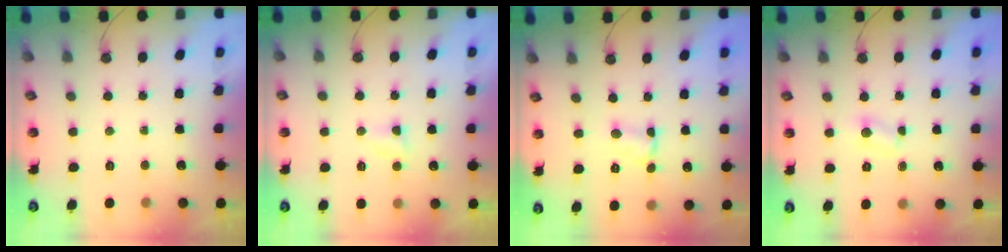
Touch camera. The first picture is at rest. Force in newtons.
{"total": 2.7, "press": 2.7, "slide": 0.3}
{"total": 2.2, "press": 2.1, "slide": 0.3}
{"total": 2.5, "press": 2.5, "slide": 0.3}